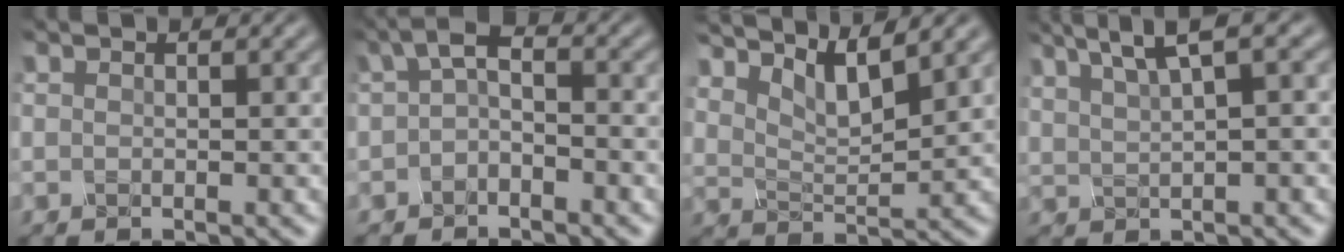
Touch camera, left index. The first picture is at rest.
{"total": 2.6, "force": [-0.6, 1.5, 2.0], "torque": [-0.038, 0.012, -0.019]}
{"total": 4.5, "force": [3.1, 1.5, 3.0], "torque": [-0.066, -0.004, 0.054]}
{"total": 4.5, "force": [2.6, 0.9, 3.5], "torque": [-0.067, 0.018, 0.052]}